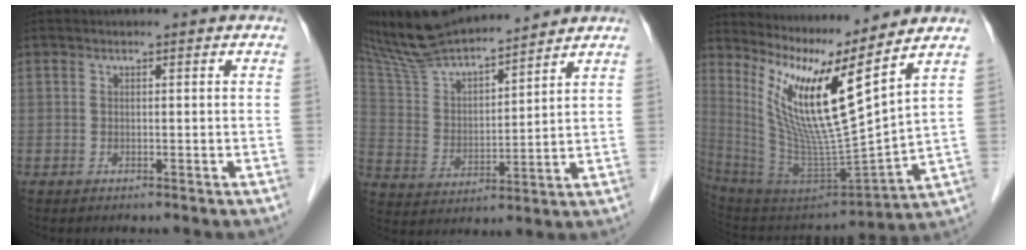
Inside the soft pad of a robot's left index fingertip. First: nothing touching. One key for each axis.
{"total": 15.6, "fx": 14.3, "fy": 1.9, "fz": 5.8, "tx": -0.114, "ty": 0.013, "tz": 0.268}
{"total": 16.3, "fx": 9.3, "fy": -0.1, "fz": 13.4, "tx": -0.269, "ty": -0.026, "tz": 0.175}